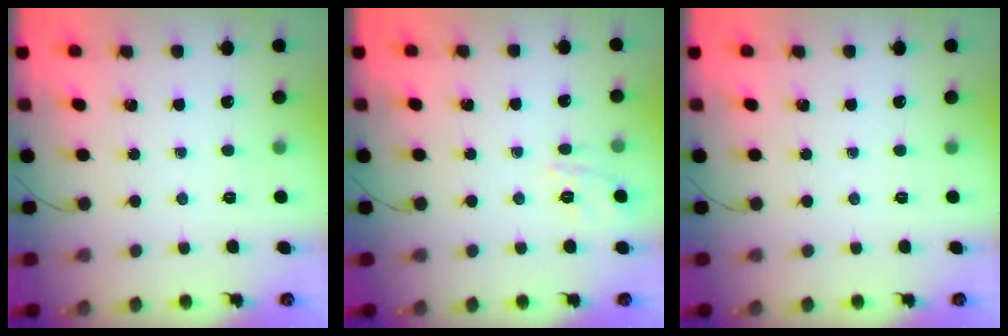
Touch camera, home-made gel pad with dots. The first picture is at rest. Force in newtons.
{"total": 1.9, "press": 0.9, "slide": 1.6}
{"total": 0.0}